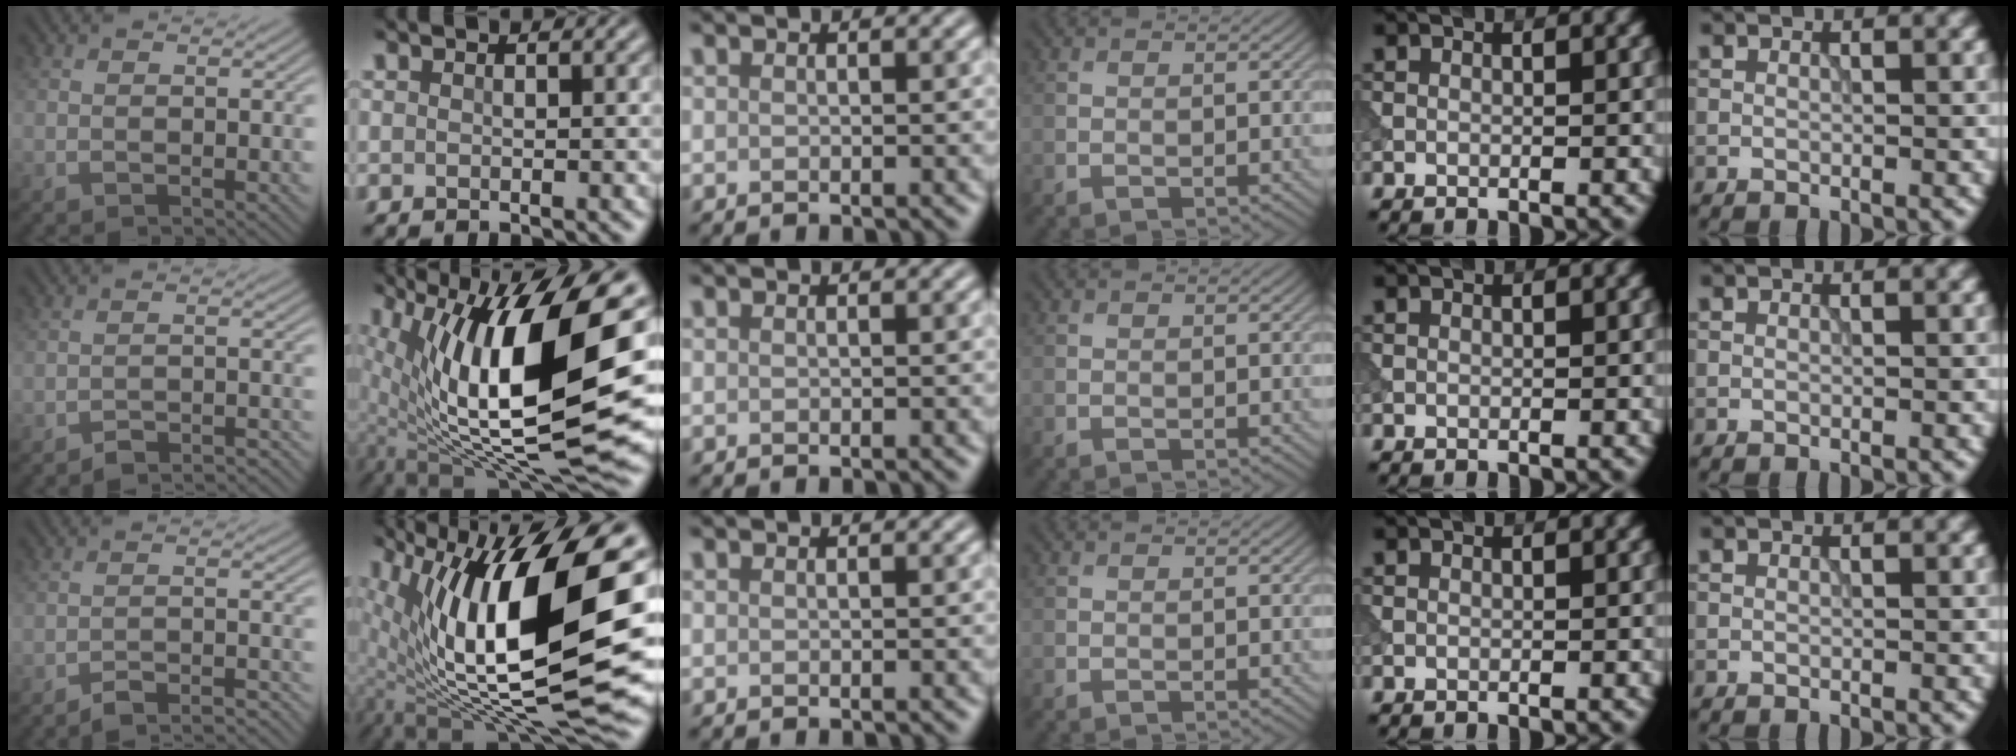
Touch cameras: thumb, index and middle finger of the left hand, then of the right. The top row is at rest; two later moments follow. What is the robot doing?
{"motion": "extract", "object": "tissue"}